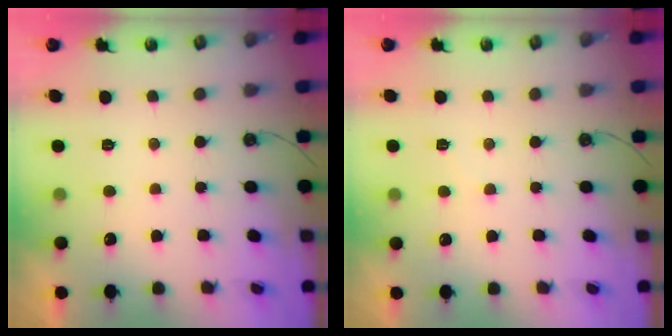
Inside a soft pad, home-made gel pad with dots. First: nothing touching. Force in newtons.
{"total": 2.0, "press": 2.0, "slide": 0.3}